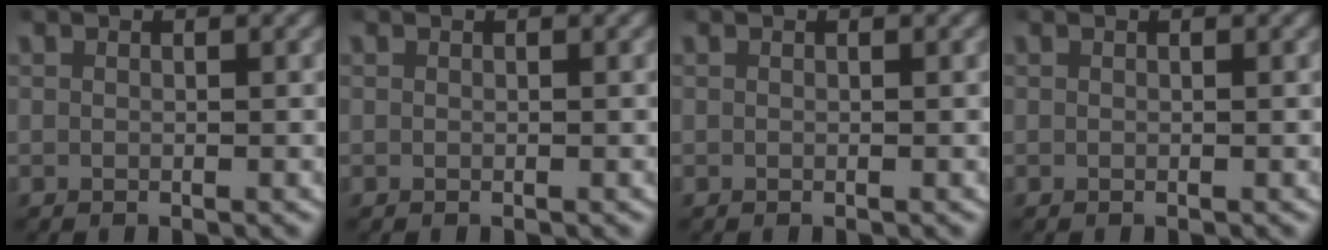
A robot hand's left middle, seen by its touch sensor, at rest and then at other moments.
{"total": 0.0}
{"total": 0.0}
{"total": 0.0}